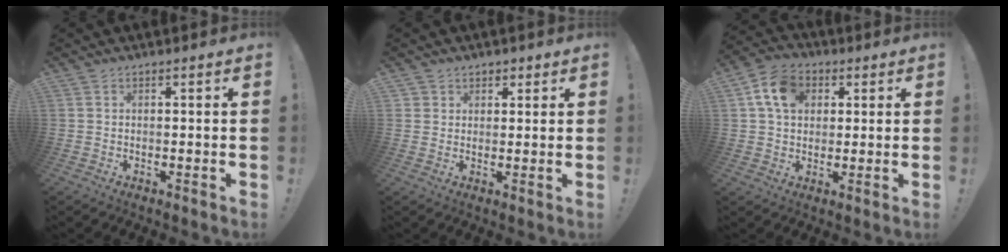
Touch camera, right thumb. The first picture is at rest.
{"total": 3.1, "force": [1.6, 2.6, 0.2], "torque": [0.004, -0.008, 0.028]}
{"total": 11.0, "force": [3.5, 8.1, 6.4], "torque": [-0.107, 0.009, 0.071]}